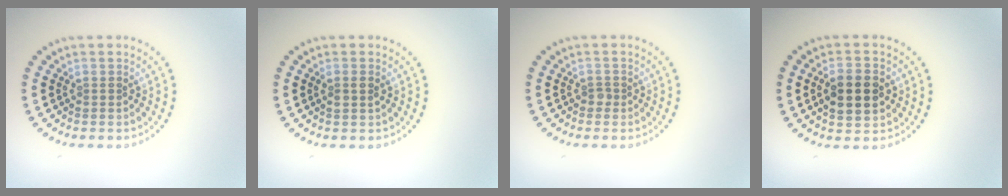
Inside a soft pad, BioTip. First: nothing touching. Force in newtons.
{"total": 1.1, "press": 1.0, "slide": 0.4}
{"total": 0.8, "press": 0.6, "slide": 0.5}
{"total": 3.8, "press": 3.8, "slide": 0.3}